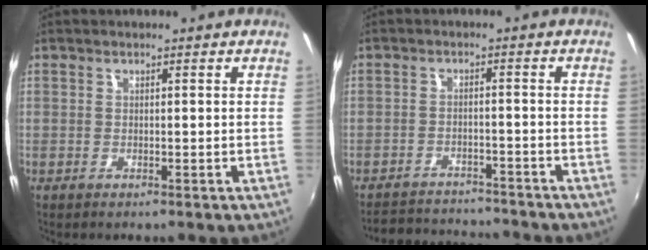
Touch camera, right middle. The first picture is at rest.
{"total": 11.2, "force": [-10.6, 1.9, 3.0], "torque": [-0.078, 0.004, -0.154]}